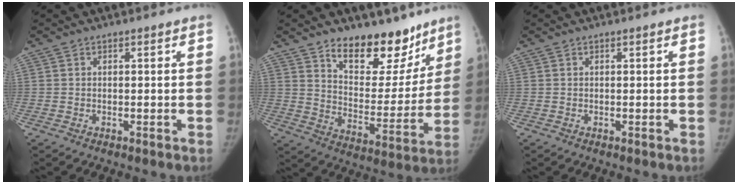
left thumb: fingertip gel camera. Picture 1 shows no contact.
{"total": 17.5, "force": [12.6, 9.0, 8.2], "torque": [-0.052, -0.093, 0.193]}
{"total": 0.0}